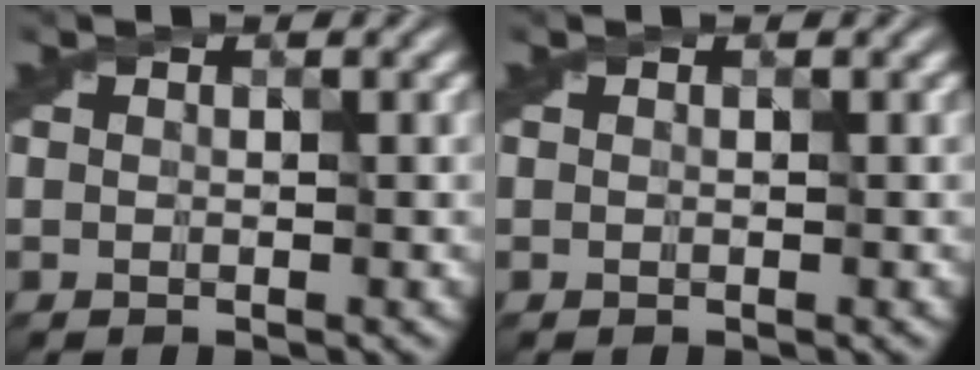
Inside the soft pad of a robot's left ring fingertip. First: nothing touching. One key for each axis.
{"total": 0.0}